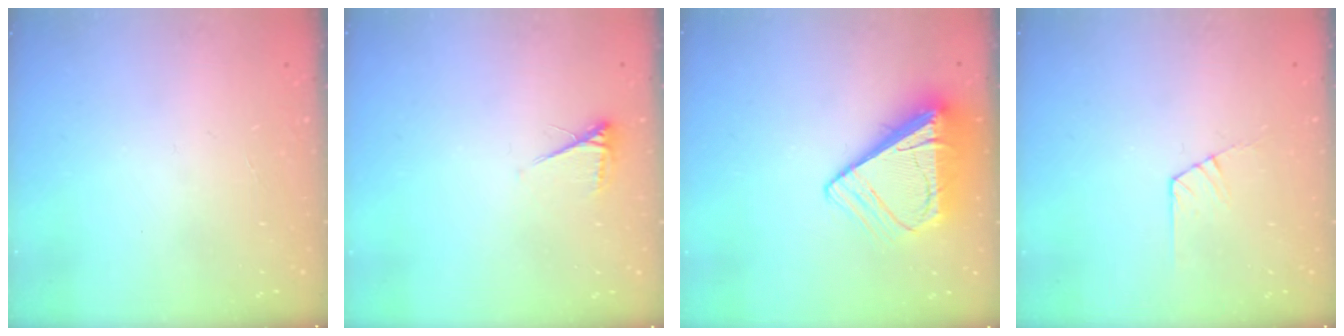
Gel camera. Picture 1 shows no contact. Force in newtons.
{"total": 4.0, "press": 3.9, "slide": 0.5}
{"total": 11.6, "press": 11.5, "slide": 1.5}
{"total": 4.4, "press": 4.3, "slide": 0.6}